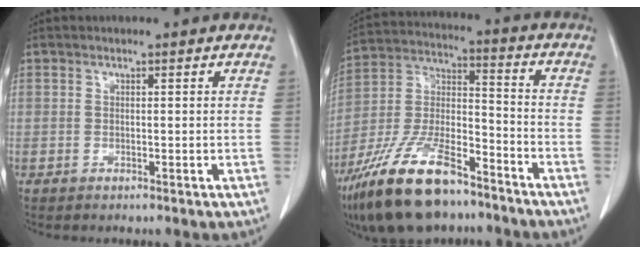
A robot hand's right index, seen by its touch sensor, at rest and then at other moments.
{"total": 18.1, "force": [-12.9, 5.6, 11.5], "torque": [-0.250, -0.009, -0.237]}